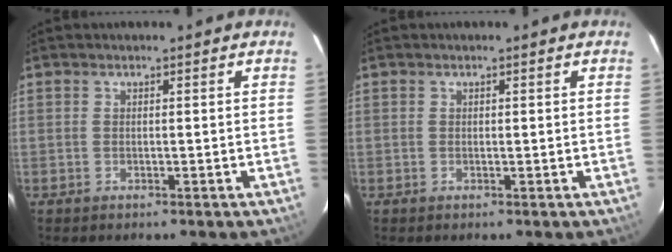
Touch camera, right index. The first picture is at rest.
{"total": 0.0}